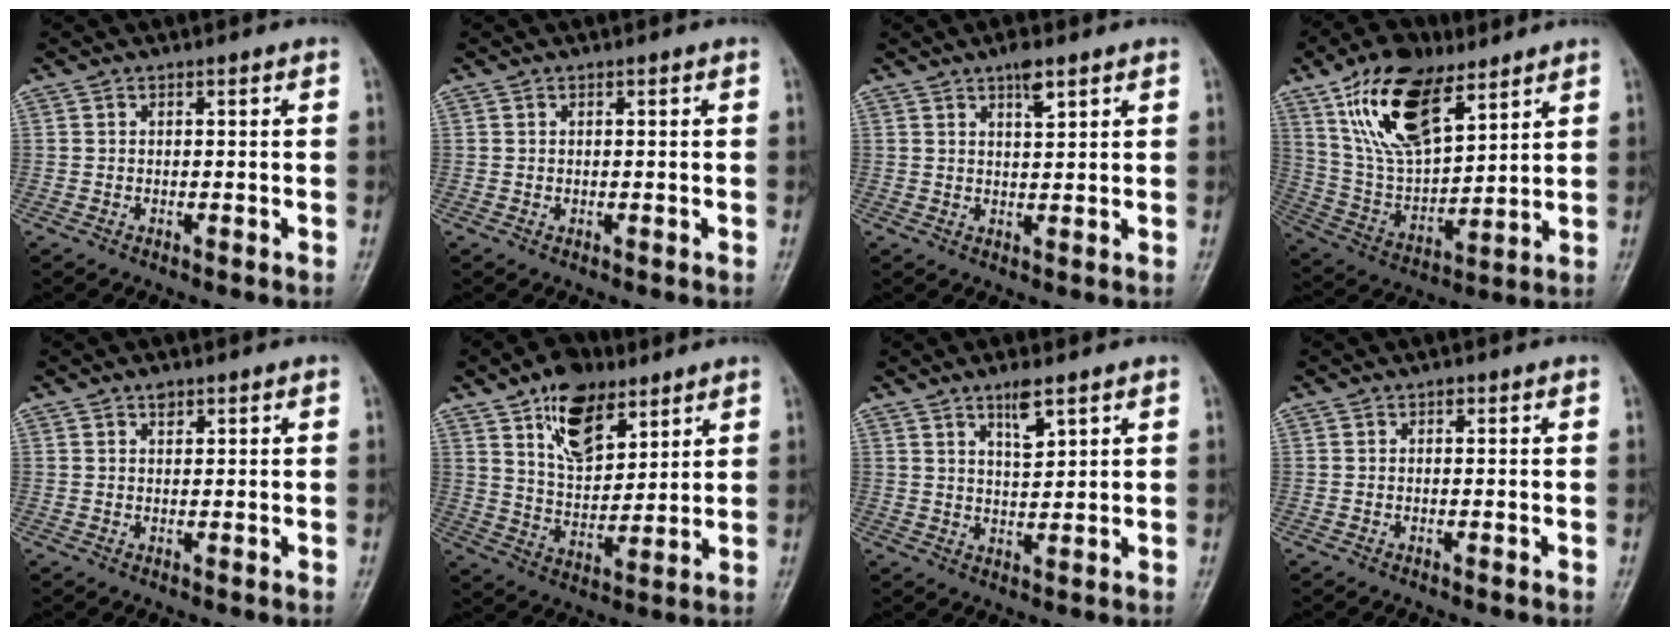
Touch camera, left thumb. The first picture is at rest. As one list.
[{"total": 0.5, "force": [0.2, 0.4, 0.3], "torque": [-0.003, -0.001, 0.004]}, {"total": 3.7, "force": [2.4, 1.1, 2.6], "torque": [-0.038, -0.009, 0.039]}, {"total": 18.6, "force": [10.3, 8.9, 12.6], "torque": [-0.204, -0.036, 0.201]}, {"total": 1.6, "force": [1.0, 0.9, 0.9], "torque": [-0.005, -0.004, 0.015]}, {"total": 13.4, "force": [7.5, 7.3, 8.3], "torque": [-0.111, -0.036, 0.137]}, {"total": 5.1, "force": [3.1, 1.5, 3.7], "torque": [-0.058, -0.022, 0.058]}, {"total": 0.7, "force": [0.3, 0.5, 0.4], "torque": [-0.001, 0.000, 0.003]}]